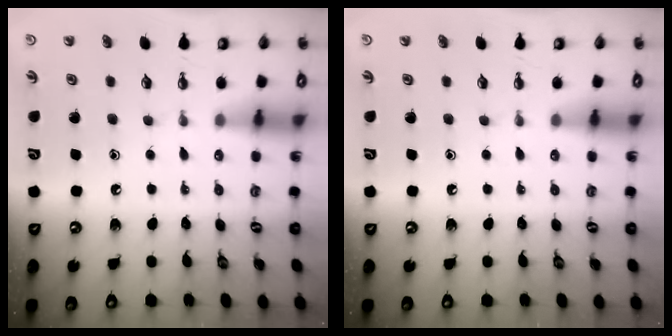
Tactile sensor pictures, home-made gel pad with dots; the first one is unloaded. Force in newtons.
{"total": 0.0}